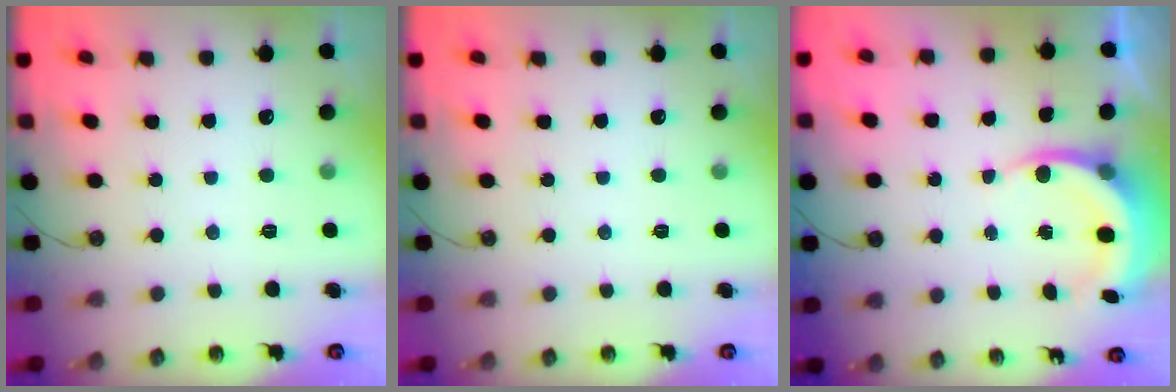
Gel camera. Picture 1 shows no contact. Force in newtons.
{"total": 0.0}
{"total": 5.6, "press": 5.5, "slide": 1.0}